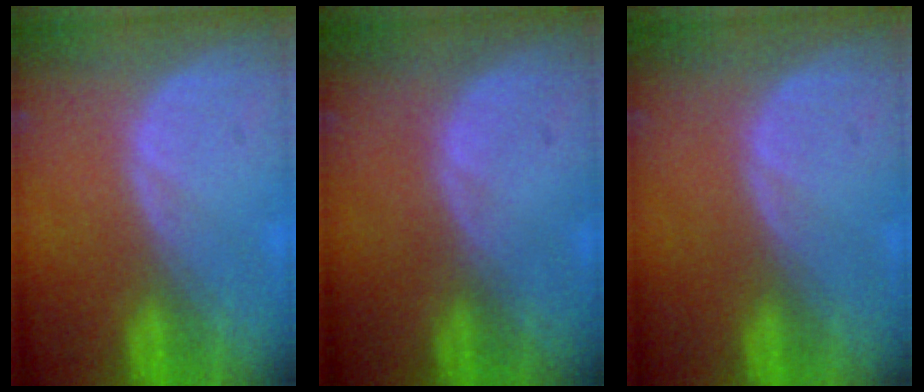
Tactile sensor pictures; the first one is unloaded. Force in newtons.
{"total": 0.0}
{"total": 0.0}